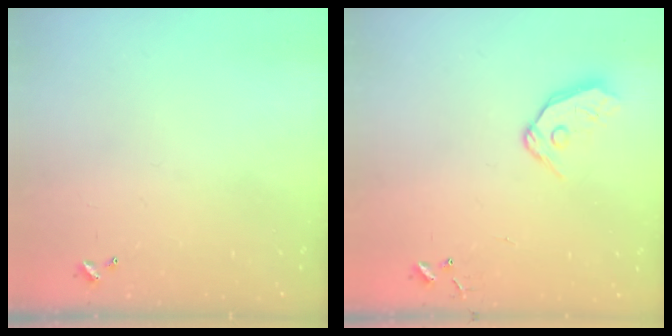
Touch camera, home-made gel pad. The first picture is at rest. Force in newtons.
{"total": 8.7, "press": 8.7, "slide": 1.0}